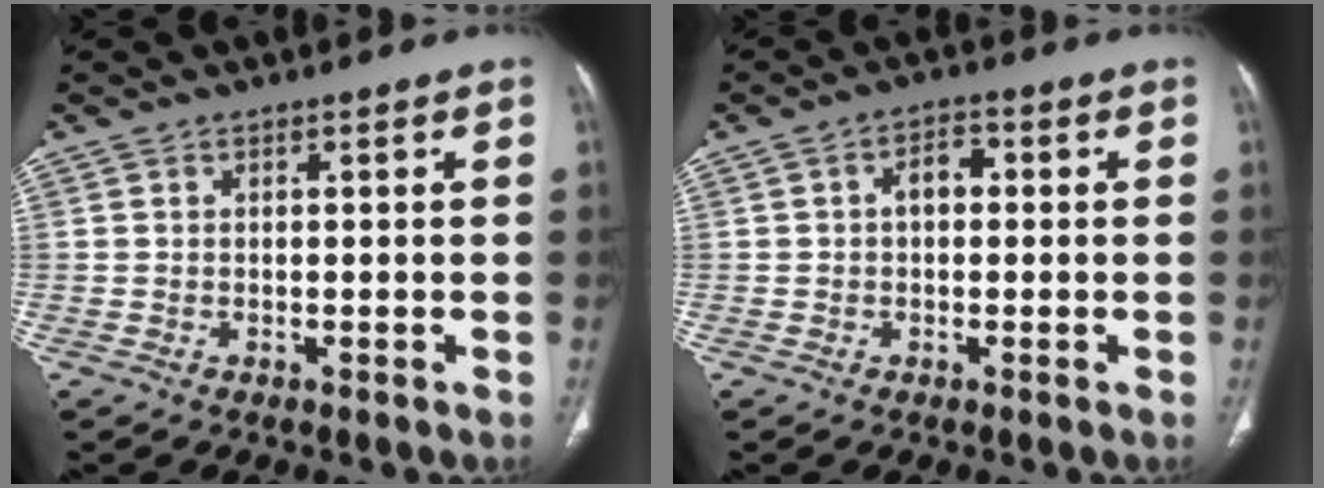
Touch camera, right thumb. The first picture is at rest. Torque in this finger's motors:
{"motor_torque": [0.32, 1.35, 0.60, 0.38, 0.00]}